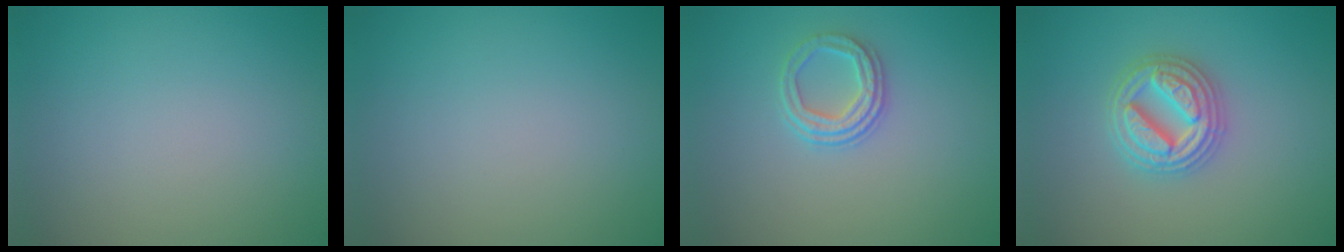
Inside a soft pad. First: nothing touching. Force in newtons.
{"total": 0.0}
{"total": 2.8, "press": 2.3, "slide": 1.5}
{"total": 4.8, "press": 4.8, "slide": 0.8}